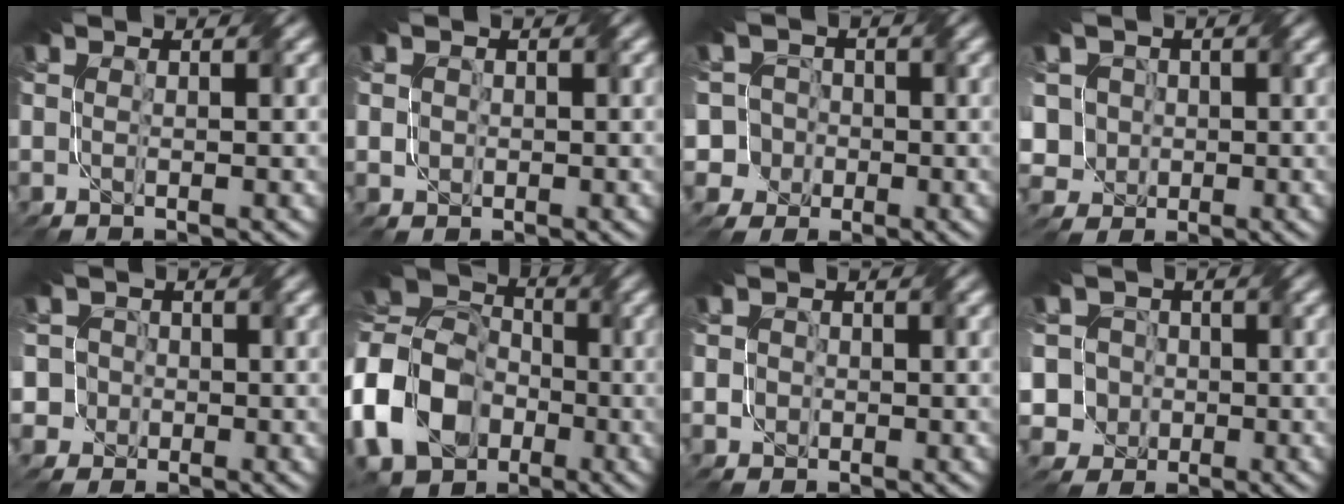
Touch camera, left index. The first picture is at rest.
{"total": 1.1, "force": [0.1, 1.1, 0.4], "torque": [-0.002, 0.009, 0.000]}
{"total": 6.5, "force": [-1.8, 6.2, 0.9], "torque": [-0.023, 0.021, -0.070]}
{"total": 5.9, "force": [0.6, 5.2, 2.6], "torque": [-0.068, 0.026, -0.025]}
{"total": 5.3, "force": [-1.1, 5.0, 1.0], "torque": [-0.025, 0.025, -0.056]}
{"total": 13.7, "force": [-3.9, 10.7, 7.7], "torque": [-0.194, 0.001, -0.090]}
{"total": 1.4, "force": [0.0, 1.3, 0.5], "torque": [0.007, 0.013, -0.012]}
{"total": 7.0, "force": [-0.7, 6.6, 2.2], "torque": [-0.057, 0.028, -0.051]}